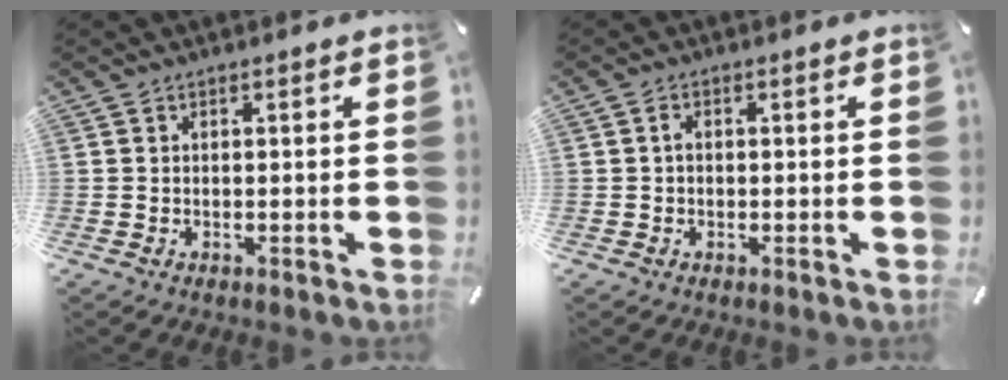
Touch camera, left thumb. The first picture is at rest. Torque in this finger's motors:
{"motor_torque": [-0.17, -0.32, 0.09, 0.15, -0.07]}